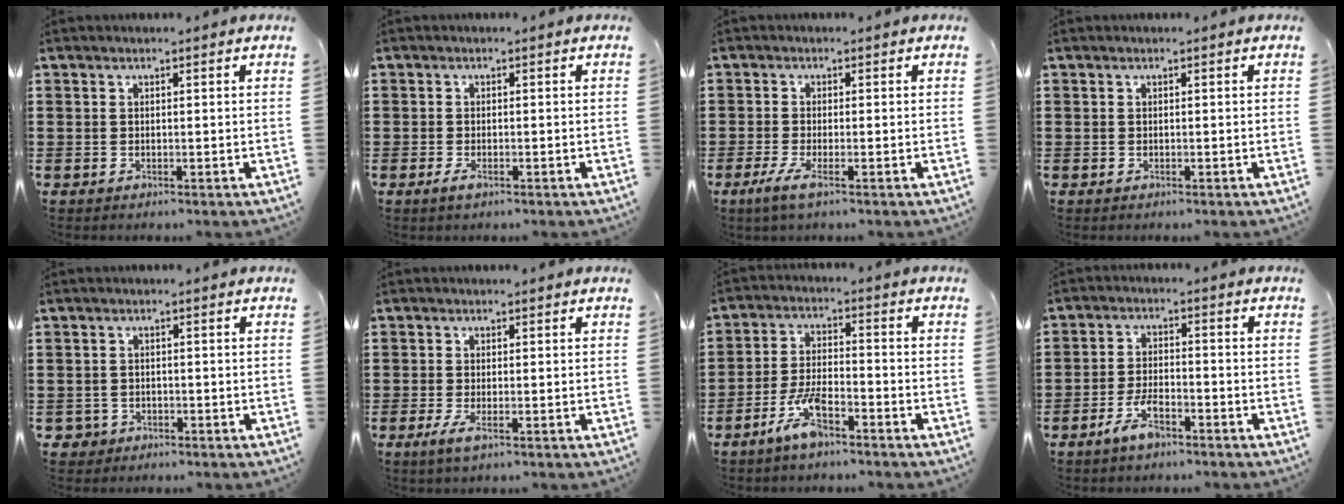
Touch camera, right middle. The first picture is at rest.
{"total": 1.4, "force": [-0.7, 0.8, 0.8], "torque": [-0.024, -0.001, -0.017]}
{"total": 2.8, "force": [-1.4, 0.8, 2.3], "torque": [-0.052, -0.002, -0.030]}
{"total": 0.0}
{"total": 1.6, "force": [-1.0, 1.2, 0.3], "torque": [-0.018, -0.005, -0.025]}
{"total": 2.0, "force": [-0.8, 0.8, 1.6], "torque": [-0.043, -0.005, -0.020]}
{"total": 6.8, "force": [-4.4, 2.1, 4.7], "torque": [-0.118, -0.002, -0.088]}
{"total": 4.8, "force": [-3.4, 1.8, 2.8], "torque": [-0.066, 0.006, -0.068]}